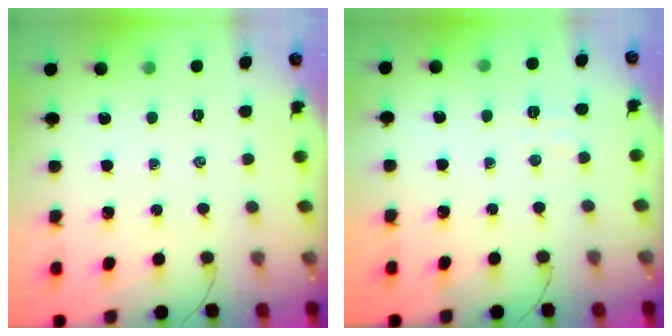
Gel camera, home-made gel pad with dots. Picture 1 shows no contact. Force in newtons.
{"total": 4.5, "press": 4.4, "slide": 0.9}